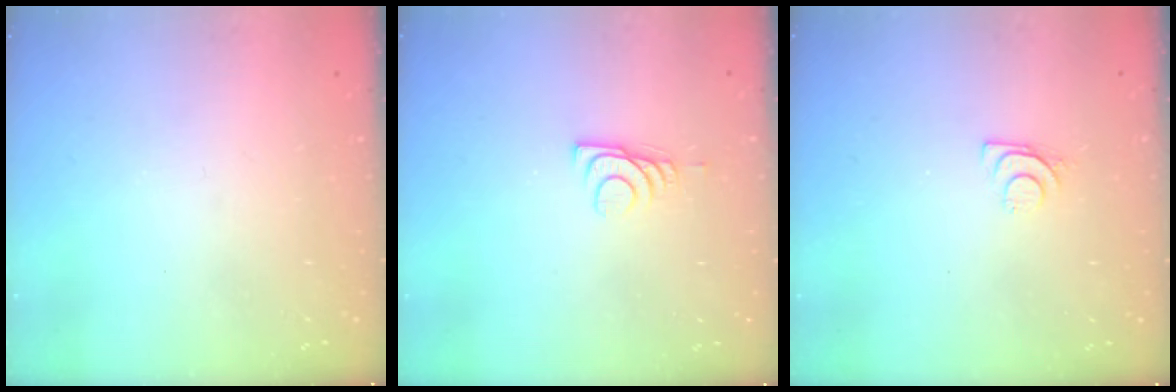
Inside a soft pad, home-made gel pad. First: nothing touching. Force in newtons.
{"total": 6.6, "press": 6.6, "slide": 0.9}
{"total": 6.5, "press": 6.5, "slide": 0.7}